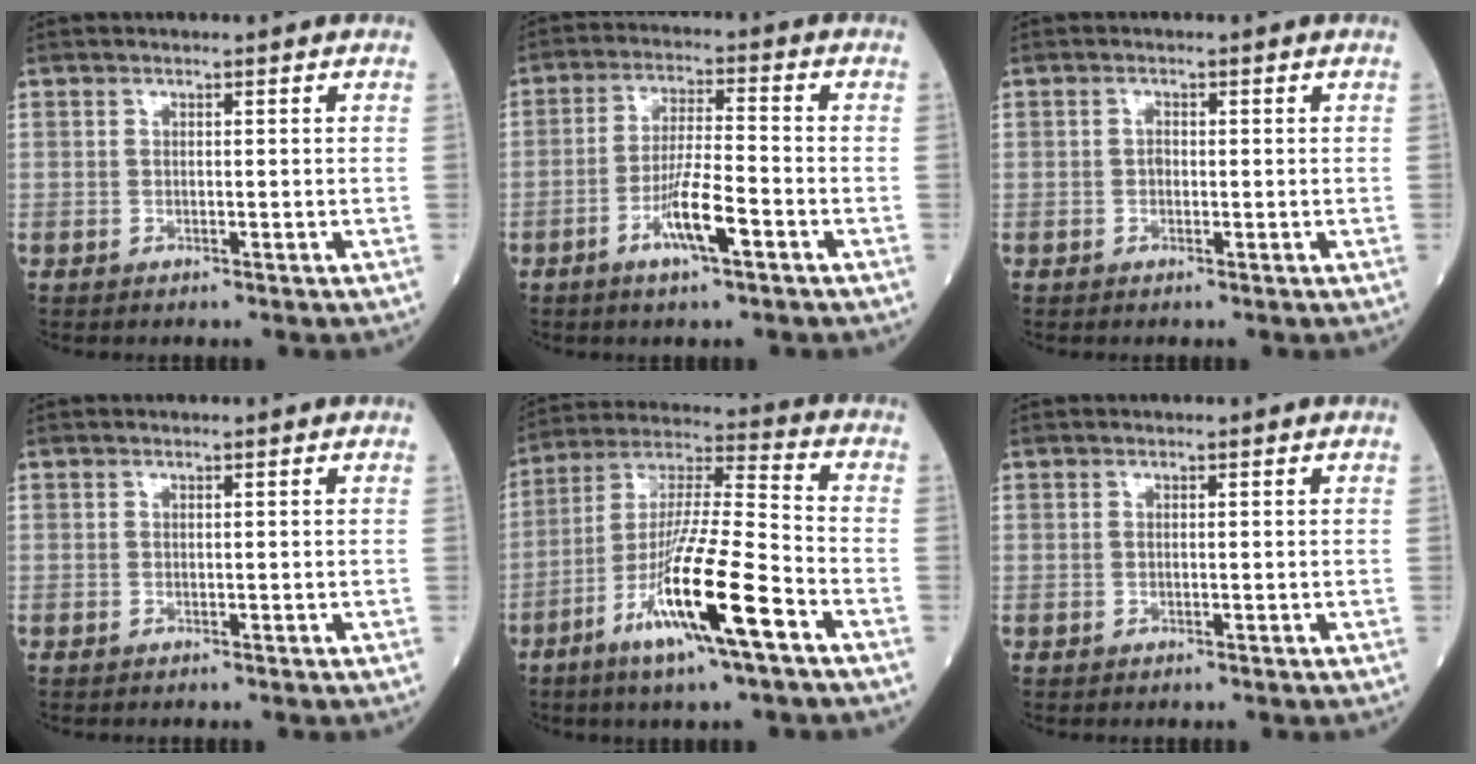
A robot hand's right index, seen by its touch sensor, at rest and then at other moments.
{"total": 7.7, "force": [-3.6, 0.7, 6.8], "torque": [-0.131, -0.004, -0.066]}
{"total": 1.0, "force": [-0.2, 0.6, 0.7], "torque": [-0.012, 0.003, -0.005]}
{"total": 0.0}
{"total": 16.4, "force": [-7.6, 0.6, 14.5], "torque": [-0.282, -0.018, -0.138]}
{"total": 0.0}